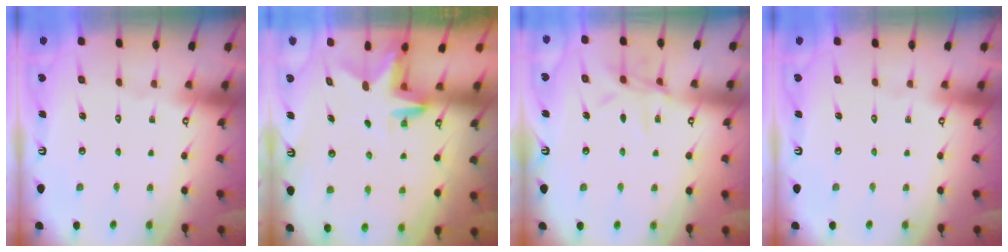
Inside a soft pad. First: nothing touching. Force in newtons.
{"total": 2.9, "press": 2.9, "slide": 0.3}
{"total": 8.8, "press": 8.8, "slide": 0.6}
{"total": 0.0}